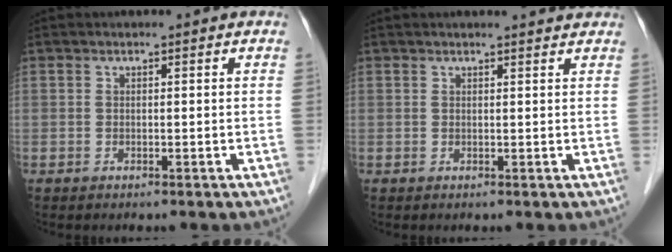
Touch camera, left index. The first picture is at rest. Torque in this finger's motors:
{"motor_torque": [-0.34, -0.40, 0.07, 0.01]}